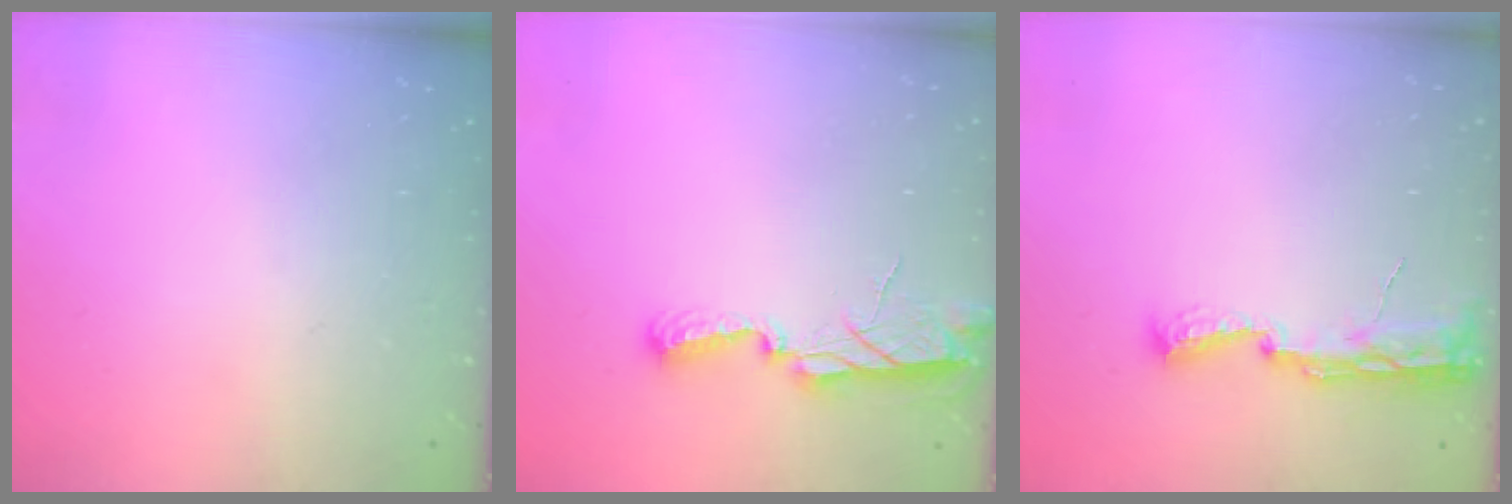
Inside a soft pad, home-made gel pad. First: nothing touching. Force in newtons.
{"total": 7.3, "press": 7.3, "slide": 0.5}
{"total": 8.0, "press": 8.0, "slide": 0.7}